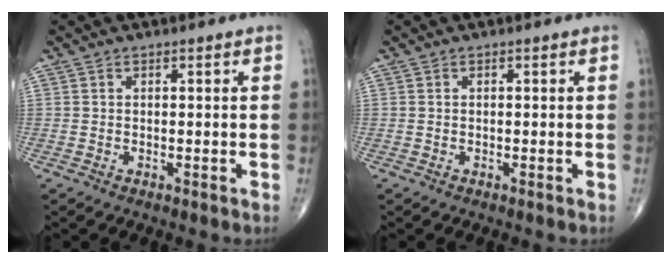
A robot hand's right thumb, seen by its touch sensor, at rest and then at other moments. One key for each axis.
{"total": 0.0}